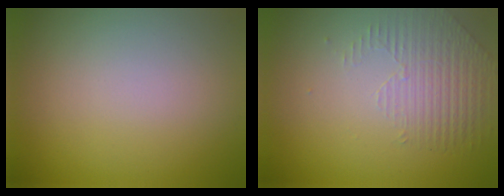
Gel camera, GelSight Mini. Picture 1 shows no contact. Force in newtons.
{"total": 1.5, "press": 0.9, "slide": 1.2}